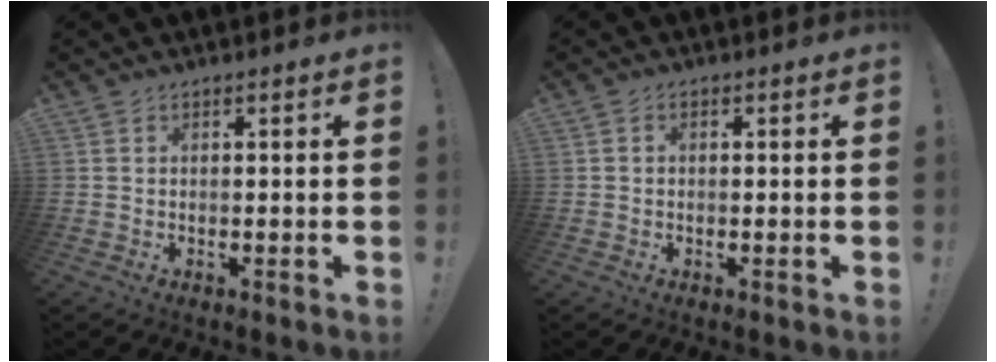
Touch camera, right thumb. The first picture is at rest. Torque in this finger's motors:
{"motor_torque": [-0.36, 0.07, -0.54, 0.16, 0.00]}